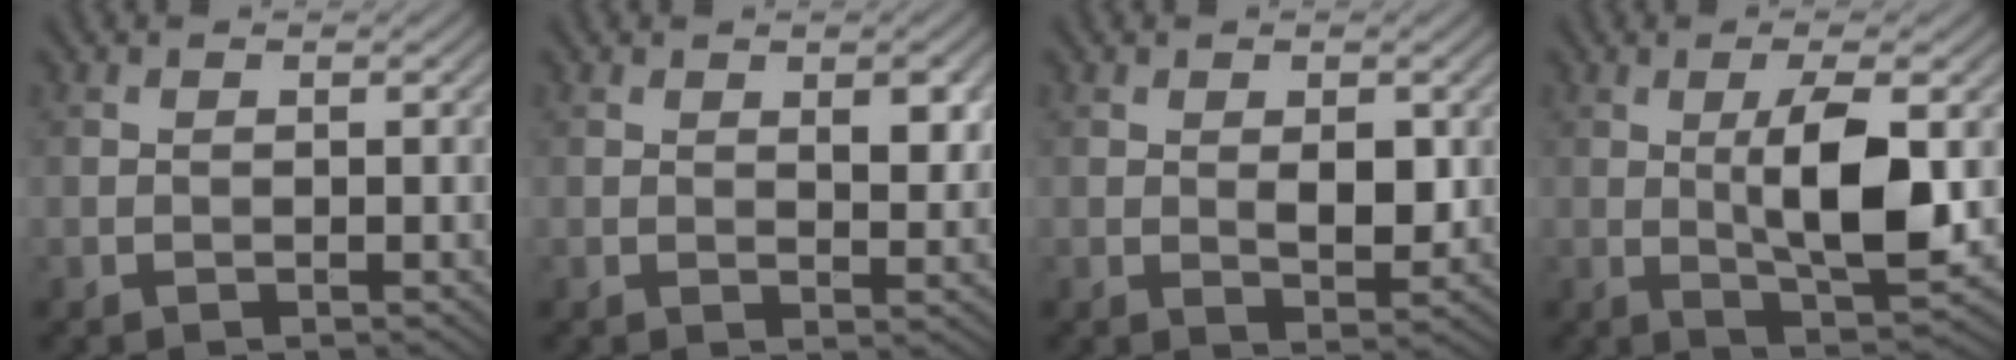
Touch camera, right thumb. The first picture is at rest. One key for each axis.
{"total": 3.3, "fx": 1.2, "fy": 1.5, "fz": 2.6, "tx": -0.041, "ty": -0.005, "tz": 0.022}
{"total": 3.6, "fx": 0.5, "fy": 1.8, "fz": 3.1, "tx": -0.054, "ty": -0.005, "tz": 0.012}
{"total": 8.5, "fx": 0.5, "fy": 2.3, "fz": 8.1, "tx": -0.144, "ty": -0.001, "tz": 0.012}